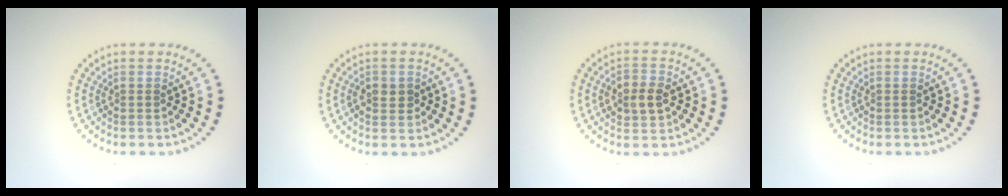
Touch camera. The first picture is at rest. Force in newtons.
{"total": 1.8, "press": 1.8, "slide": 0.3}
{"total": 2.8, "press": 2.8, "slide": 0.1}
{"total": 0.0}